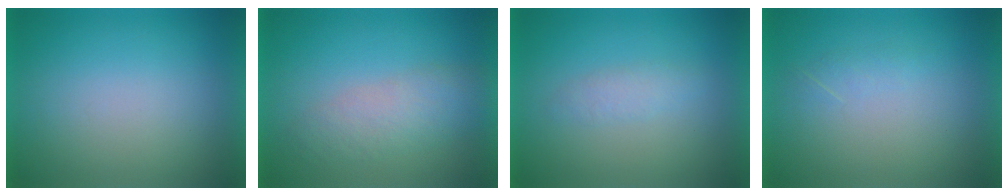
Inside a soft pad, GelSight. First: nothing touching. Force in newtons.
{"total": 2.9}
{"total": 1.9}
{"total": 1.3}